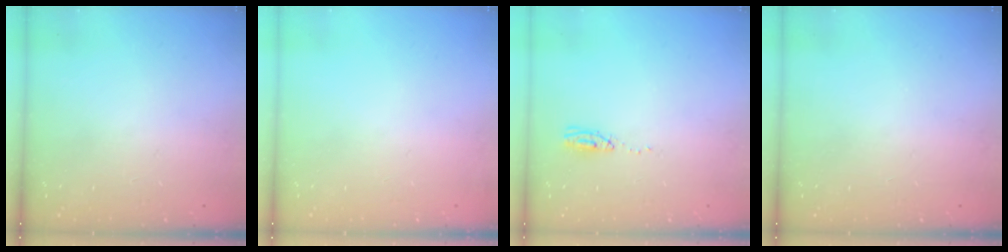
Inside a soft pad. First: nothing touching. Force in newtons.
{"total": 2.8, "press": 2.2, "slide": 1.7}
{"total": 3.6, "press": 3.3, "slide": 1.5}
{"total": 0.0}